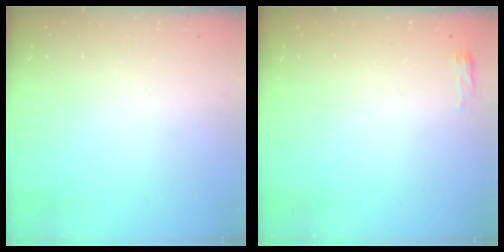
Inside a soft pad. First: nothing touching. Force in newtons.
{"total": 2.8, "press": 2.6, "slide": 1.1}